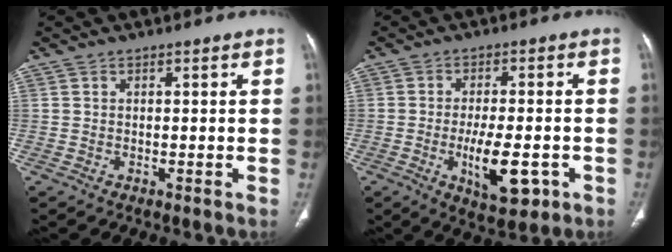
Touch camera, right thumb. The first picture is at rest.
{"total": 9.9, "force": [-3.1, 4.1, 8.4], "torque": [-0.125, 0.001, -0.040]}